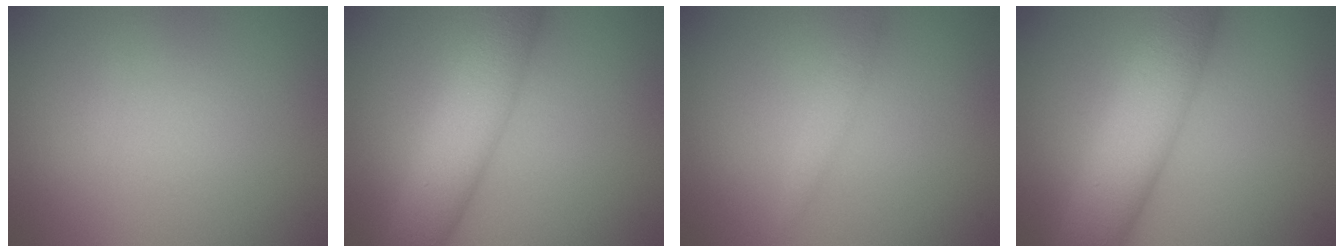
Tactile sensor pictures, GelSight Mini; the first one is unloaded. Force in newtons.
{"total": 6.8, "press": 6.8, "slide": 0.5}
{"total": 1.2, "press": 1.2, "slide": 0.1}
{"total": 8.5, "press": 8.5, "slide": 0.2}